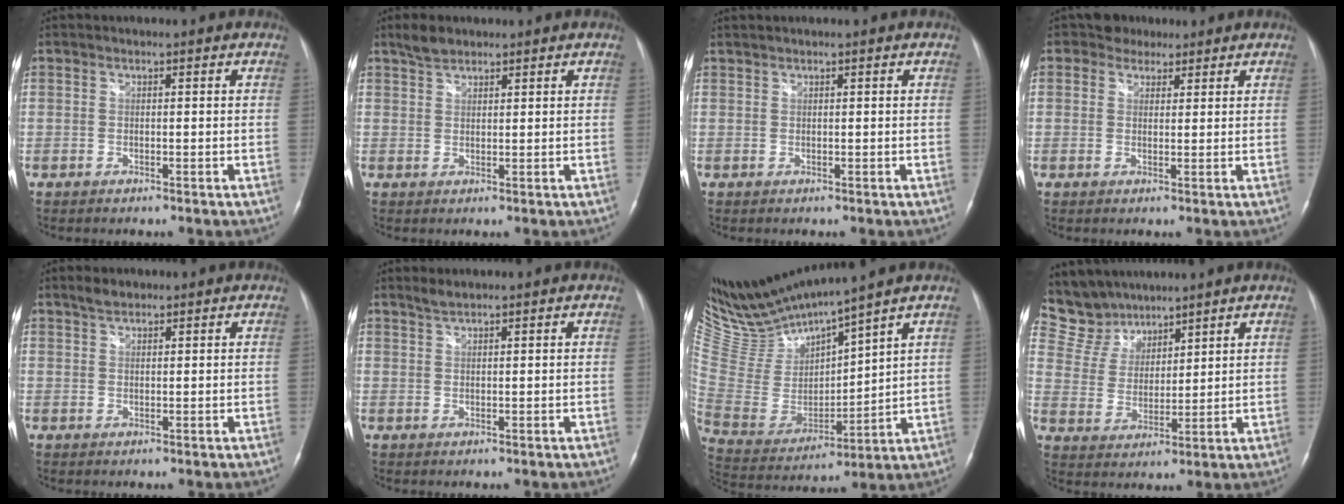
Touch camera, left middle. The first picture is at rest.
{"total": 2.9, "force": [2.3, 1.3, 1.0], "torque": [-0.024, 0.009, 0.043]}
{"total": 0.7, "force": [0.7, -0.1, 0.2], "torque": [-0.007, 0.010, 0.019]}
{"total": 3.2, "force": [2.2, 2.4, 0.1], "torque": [-0.002, 0.015, 0.030]}
{"total": 2.1, "force": [1.7, 0.9, 0.8], "torque": [-0.020, 0.006, 0.029]}
{"total": 1.5, "force": [1.4, 0.2, 0.5], "torque": [-0.012, 0.004, 0.030]}
{"total": 13.5, "force": [12.9, -0.6, 4.0], "torque": [-0.098, -0.018, 0.272]}
{"total": 8.3, "force": [7.5, 3.5, 0.0], "torque": [-0.014, 0.018, 0.161]}